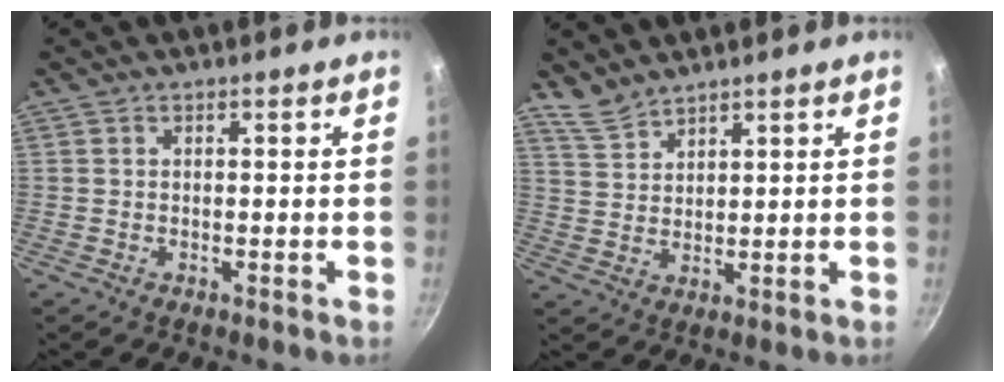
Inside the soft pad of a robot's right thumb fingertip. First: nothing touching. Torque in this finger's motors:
{"motor_torque": [0.38, 0.59, 0.29, -0.01, 0.10]}